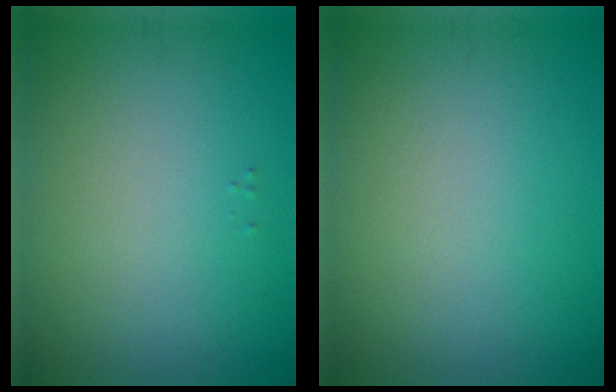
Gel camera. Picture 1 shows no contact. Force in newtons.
{"total": 0.0}